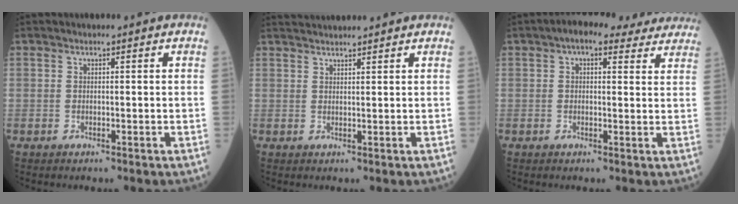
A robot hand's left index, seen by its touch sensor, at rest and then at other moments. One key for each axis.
{"total": 4.7, "fx": 4.5, "fy": -0.3, "fz": 1.2, "tx": -0.018, "ty": 0.032, "tz": 0.072}
{"total": 9.0, "fx": 7.2, "fy": 3.6, "fz": 4.1, "tx": -0.047, "ty": 0.034, "tz": 0.080}